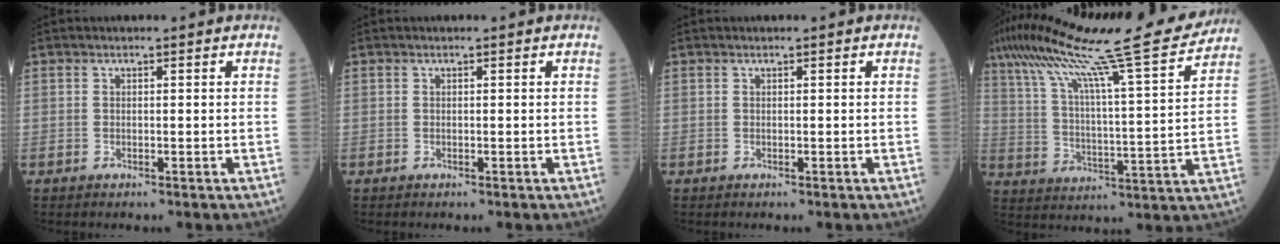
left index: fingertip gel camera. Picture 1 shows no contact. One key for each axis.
{"total": 0.0}
{"total": 0.0}
{"total": 22.5, "fx": 18.4, "fy": -0.2, "fz": 13.0, "tx": -0.229, "ty": 0.000, "tz": 0.276}